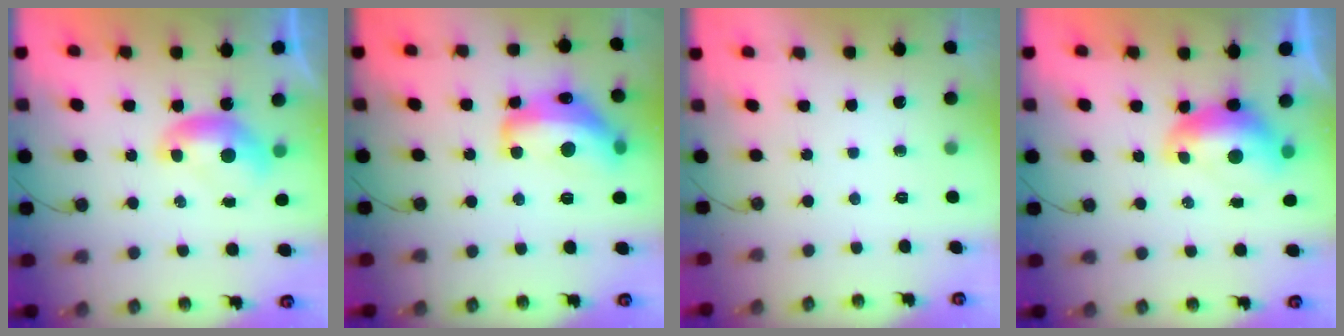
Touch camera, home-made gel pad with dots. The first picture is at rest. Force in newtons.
{"total": 11.9, "press": 11.9, "slide": 0.9}
{"total": 0.0}
{"total": 1.7, "press": 1.6, "slide": 0.5}